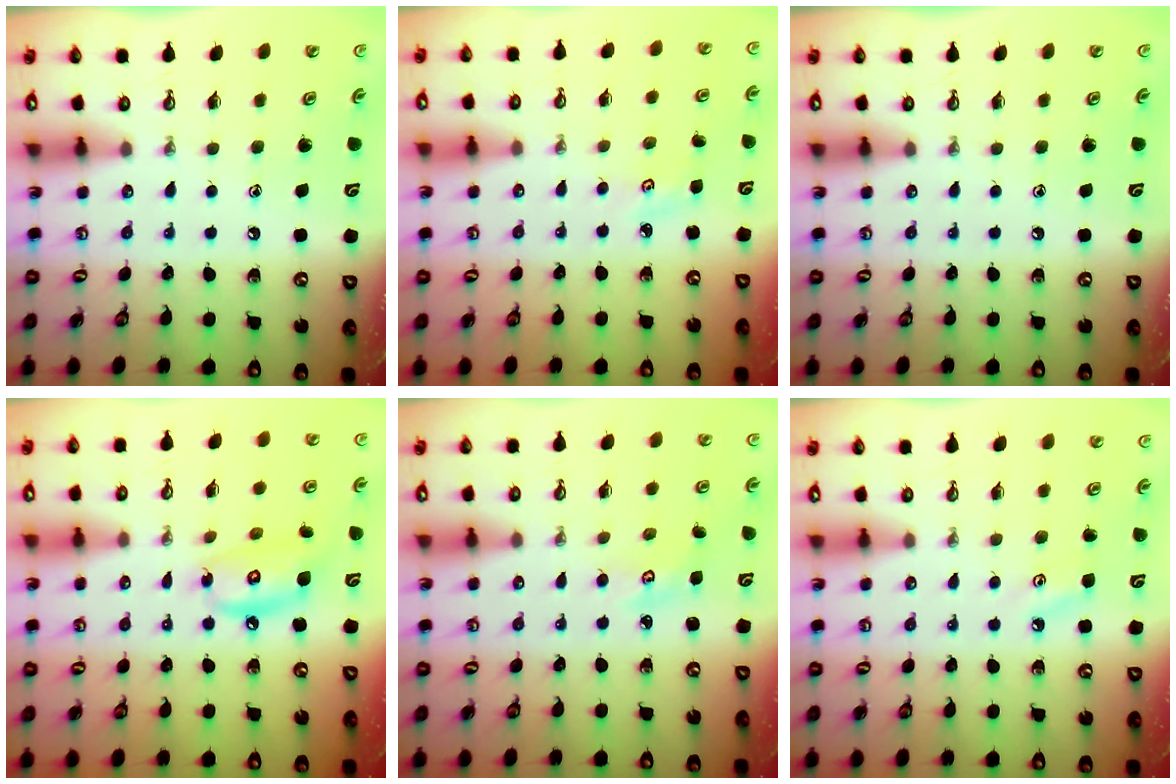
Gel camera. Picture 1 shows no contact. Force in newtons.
{"total": 2.9, "press": 2.9, "slide": 0.4}
{"total": 0.0}
{"total": 11.5, "press": 11.4, "slide": 1.0}
{"total": 3.2, "press": 3.2, "slide": 0.4}
{"total": 3.9, "press": 3.9, "slide": 0.5}